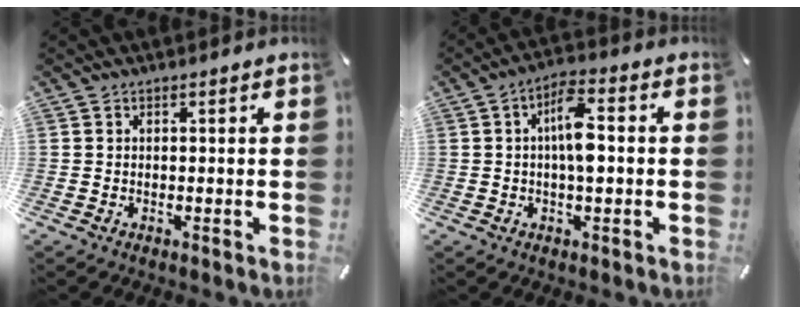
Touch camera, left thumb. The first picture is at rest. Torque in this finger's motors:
{"motor_torque": [0.44, 0.90, 1.05, -0.17, 0.07]}